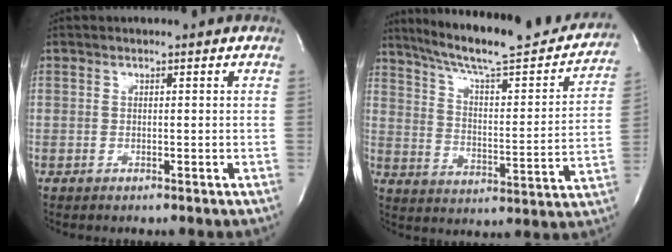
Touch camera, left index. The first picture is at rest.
{"total": 25.9, "force": [22.6, 3.4, 12.3], "torque": [-0.187, -0.033, 0.303]}